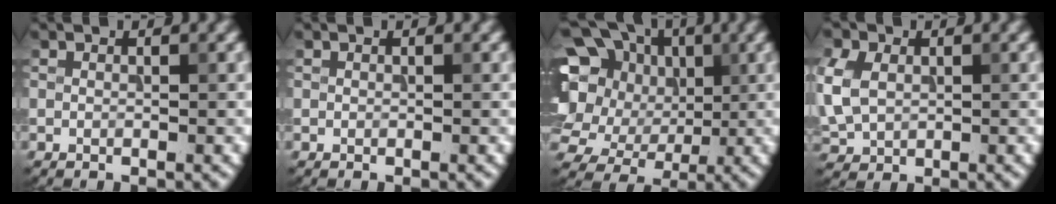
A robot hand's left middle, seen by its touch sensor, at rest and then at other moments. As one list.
[{"total": 0.0}, {"total": 14.4, "force": [3.5, 12.2, 6.9], "torque": [-0.170, 0.042, 0.045]}, {"total": 6.2, "force": [0.8, 4.8, 3.9], "torque": [-0.124, 0.014, 0.016]}]